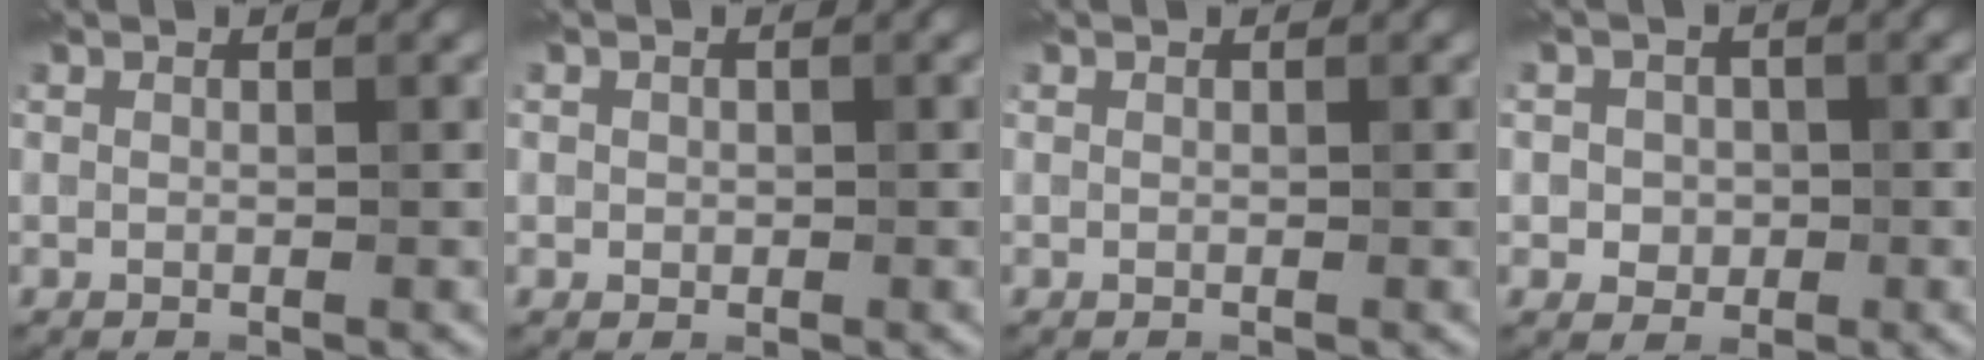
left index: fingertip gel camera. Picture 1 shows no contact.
{"total": 0.6, "force": [0.0, 0.5, 0.1], "torque": [0.000, -0.004, 0.001]}
{"total": 0.0}
{"total": 2.2, "force": [-0.2, 2.0, 1.0], "torque": [-0.011, -0.001, -0.009]}